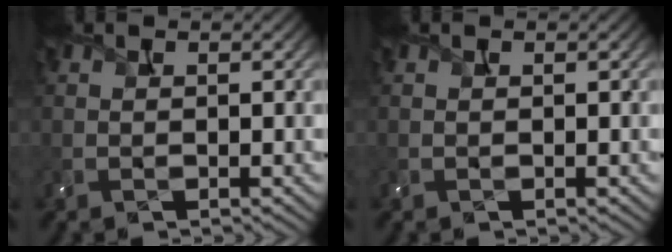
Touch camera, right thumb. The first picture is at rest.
{"total": 0.0}